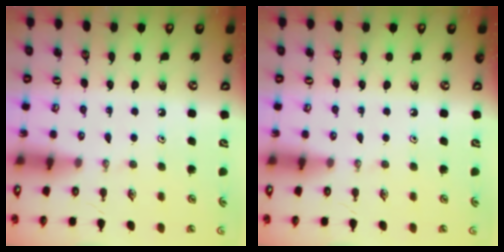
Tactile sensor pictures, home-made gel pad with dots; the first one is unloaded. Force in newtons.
{"total": 0.0}